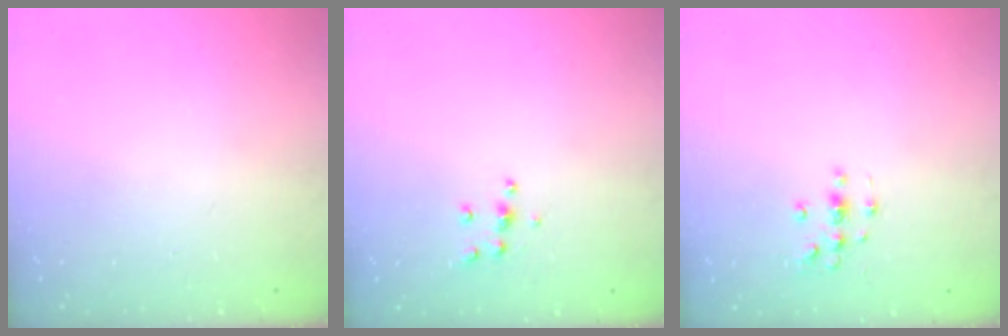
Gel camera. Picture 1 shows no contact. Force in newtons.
{"total": 5.3, "press": 5.2, "slide": 0.5}
{"total": 2.0, "press": 2.0, "slide": 0.2}